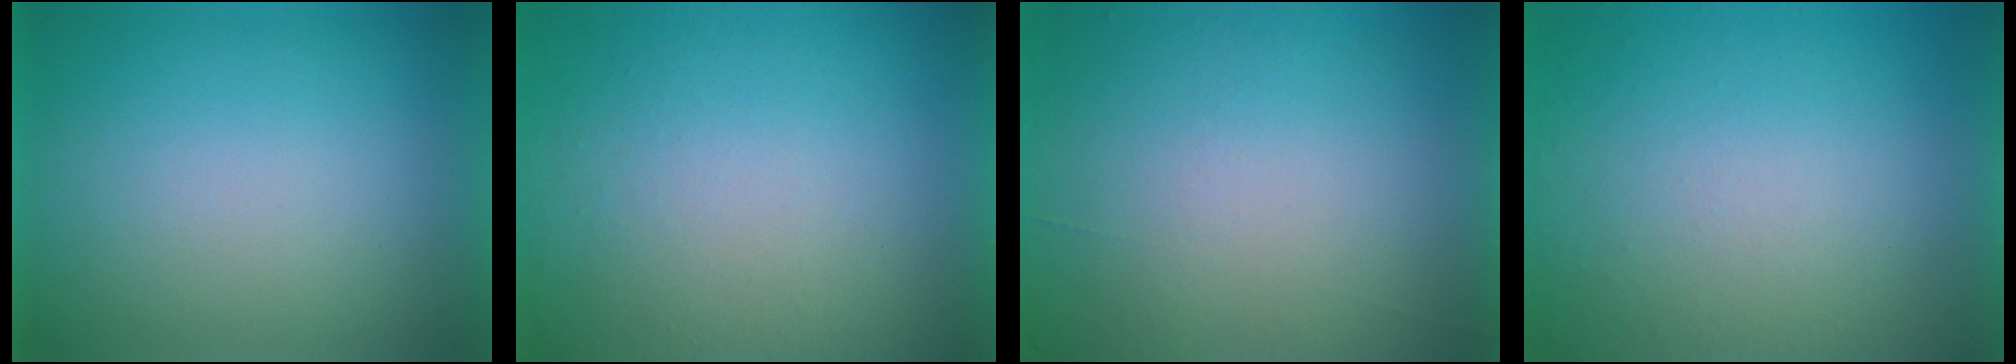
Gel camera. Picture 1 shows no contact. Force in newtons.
{"total": 9.5}
{"total": 4.5}
{"total": 8.3}